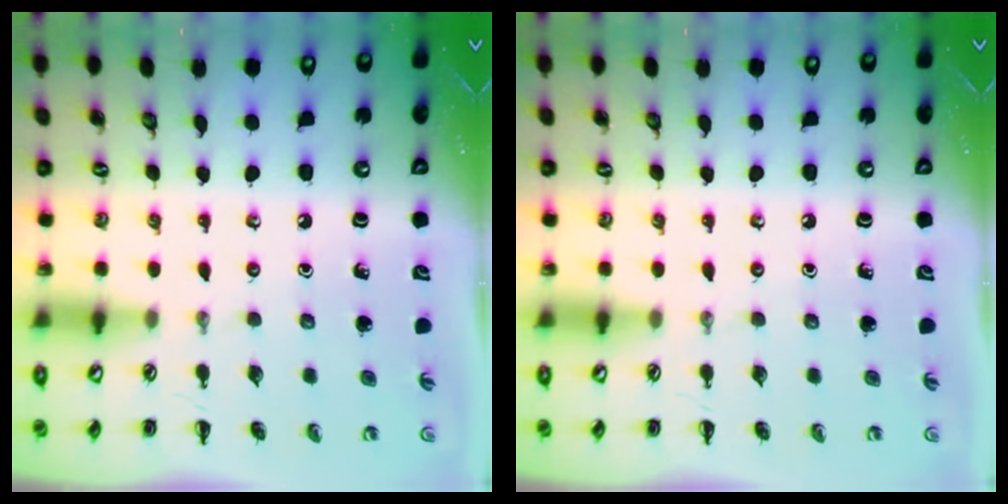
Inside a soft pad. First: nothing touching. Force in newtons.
{"total": 0.0}